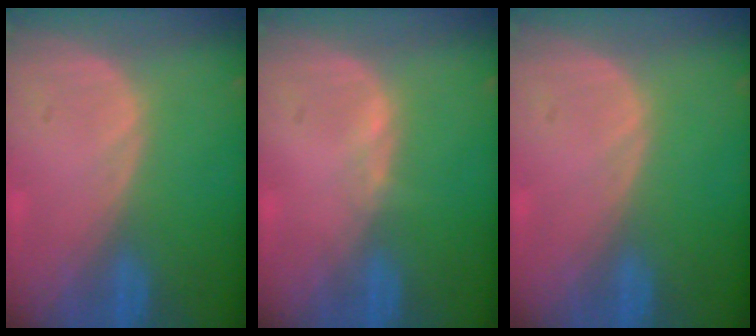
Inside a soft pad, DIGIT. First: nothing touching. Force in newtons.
{"total": 0.6, "press": 0.5, "slide": 0.3}
{"total": 0.0}